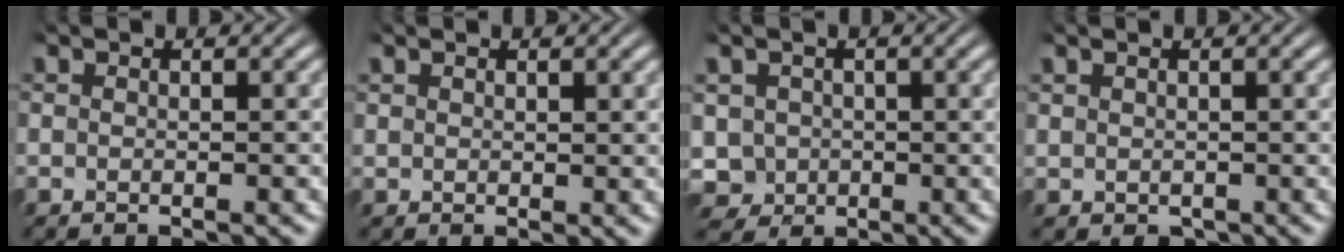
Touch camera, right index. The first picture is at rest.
{"total": 1.2, "force": [1.0, -0.6, 0.3], "torque": [0.004, -0.004, 0.024]}
{"total": 5.0, "force": [-0.3, 4.8, 1.4], "torque": [-0.052, -0.039, 0.010]}
{"total": 0.0}